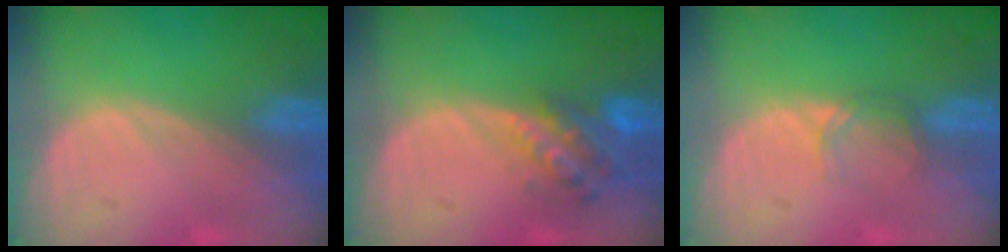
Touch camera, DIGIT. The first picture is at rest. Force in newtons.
{"total": 5.9, "press": 5.3, "slide": 2.6}
{"total": 1.9, "press": 1.9, "slide": 0.3}